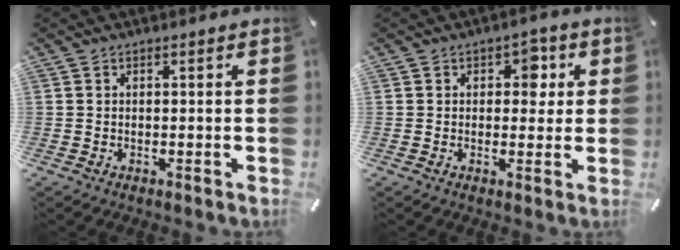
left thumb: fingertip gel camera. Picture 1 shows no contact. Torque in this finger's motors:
{"motor_torque": [0.56, 1.00, 0.39, -0.49, 0.00]}